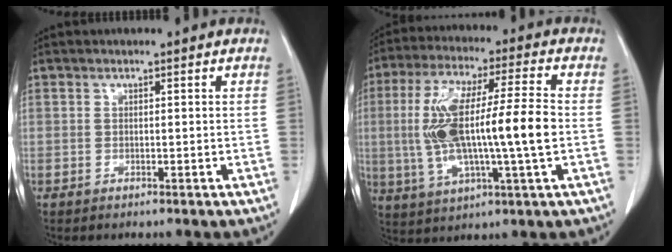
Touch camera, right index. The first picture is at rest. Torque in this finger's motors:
{"motor_torque": [2.14, 0.00, 1.02, 0.21]}